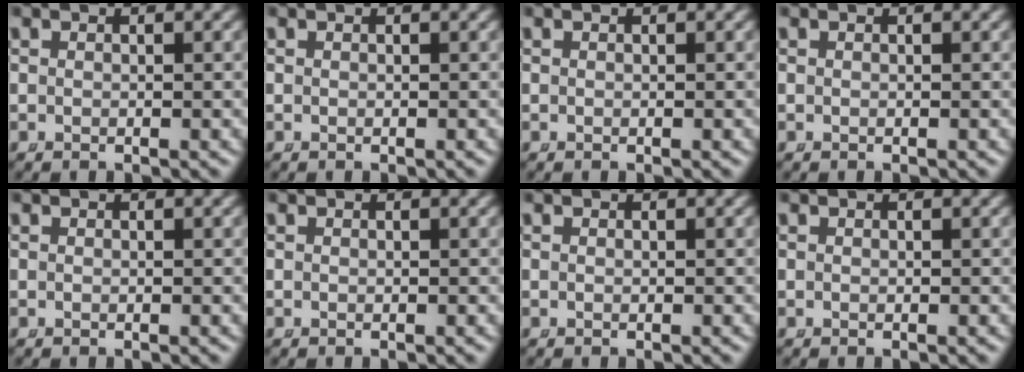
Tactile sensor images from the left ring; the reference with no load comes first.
{"total": 0.0}
{"total": 0.0}
{"total": 0.0}
{"total": 0.0}
{"total": 0.0}
{"total": 0.0}
{"total": 0.0}